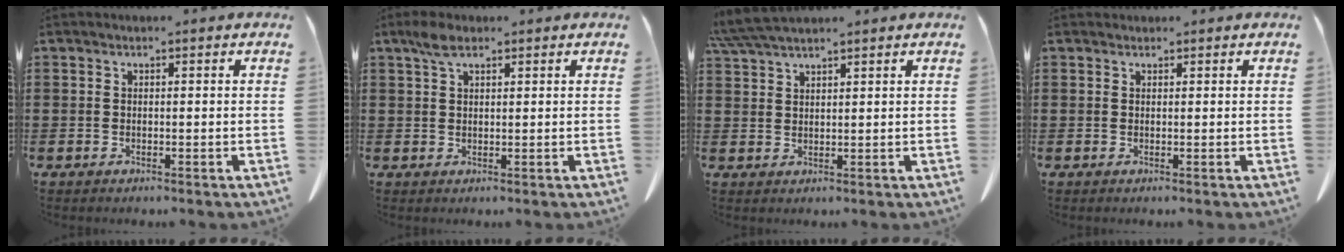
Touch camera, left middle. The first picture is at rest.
{"total": 3.2, "force": [1.9, 1.3, 2.2], "torque": [-0.050, 0.003, 0.035]}
{"total": 4.8, "force": [4.2, 0.4, 2.3], "torque": [-0.057, -0.006, 0.079]}
{"total": 0.6, "force": [0.6, 0.2, 0.0], "torque": [-0.002, -0.001, 0.013]}